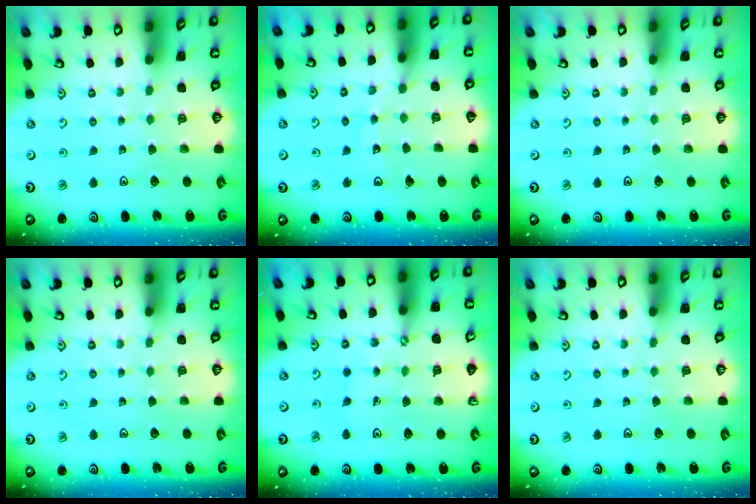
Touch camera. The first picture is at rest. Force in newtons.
{"total": 8.6, "press": 8.5, "slide": 1.1}
{"total": 0.0}
{"total": 0.0}
{"total": 2.8, "press": 2.5, "slide": 1.3}
{"total": 0.0}